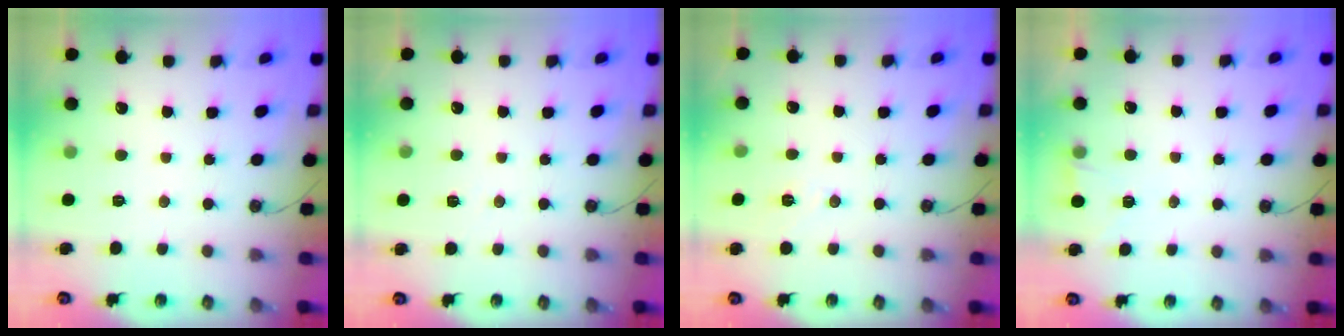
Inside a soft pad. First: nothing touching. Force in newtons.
{"total": 2.4, "press": 2.2, "slide": 1.1}
{"total": 6.6, "press": 5.2, "slide": 4.1}
{"total": 2.7, "press": 2.3, "slide": 1.5}